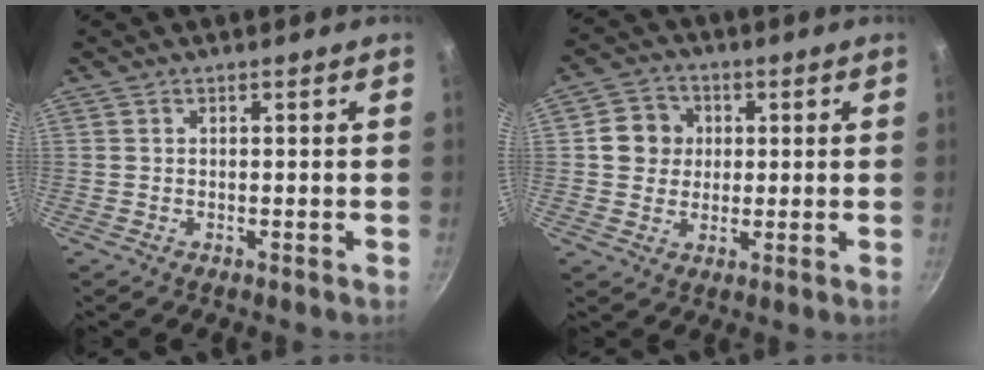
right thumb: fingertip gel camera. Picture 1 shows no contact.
{"total": 7.2, "force": [1.2, 6.6, 2.6], "torque": [-0.008, 0.007, 0.010]}